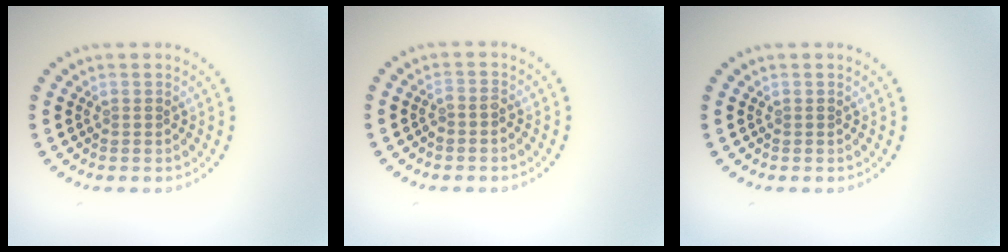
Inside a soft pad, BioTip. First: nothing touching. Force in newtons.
{"total": 0.7, "press": 0.5, "slide": 0.5}
{"total": 0.0}